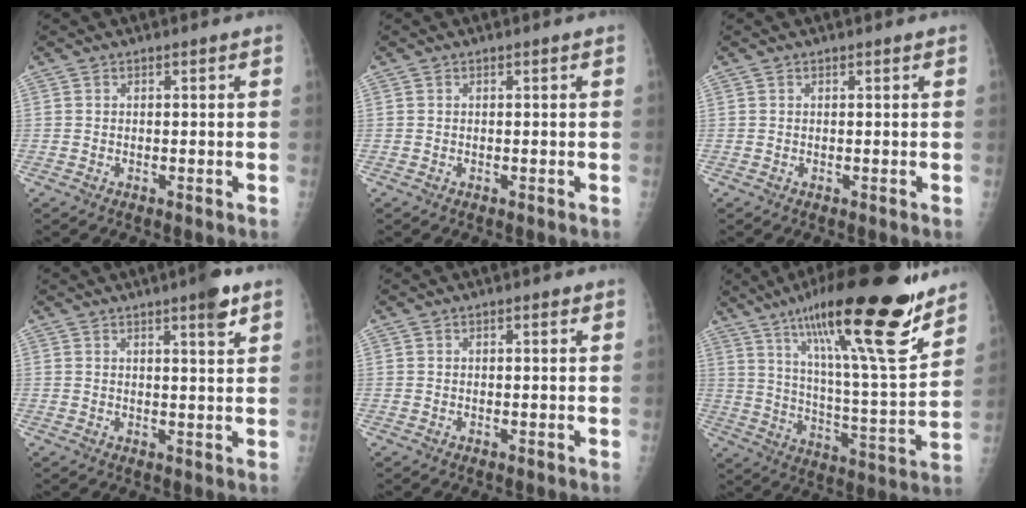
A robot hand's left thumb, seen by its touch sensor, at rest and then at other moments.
{"total": 0.0}
{"total": 0.0}
{"total": 4.5, "force": [2.8, 0.5, 3.5], "torque": [-0.045, -0.016, 0.037]}
{"total": 1.0, "force": [0.4, 0.4, 0.8], "torque": [-0.012, 0.001, 0.005]}
{"total": 26.8, "force": [17.3, 4.6, 19.9], "torque": [-0.304, -0.062, 0.284]}